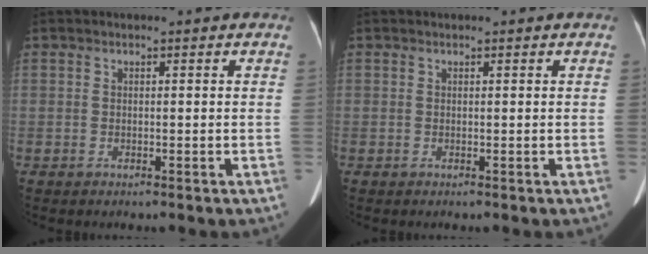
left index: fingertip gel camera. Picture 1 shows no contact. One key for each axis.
{"total": 0.0}